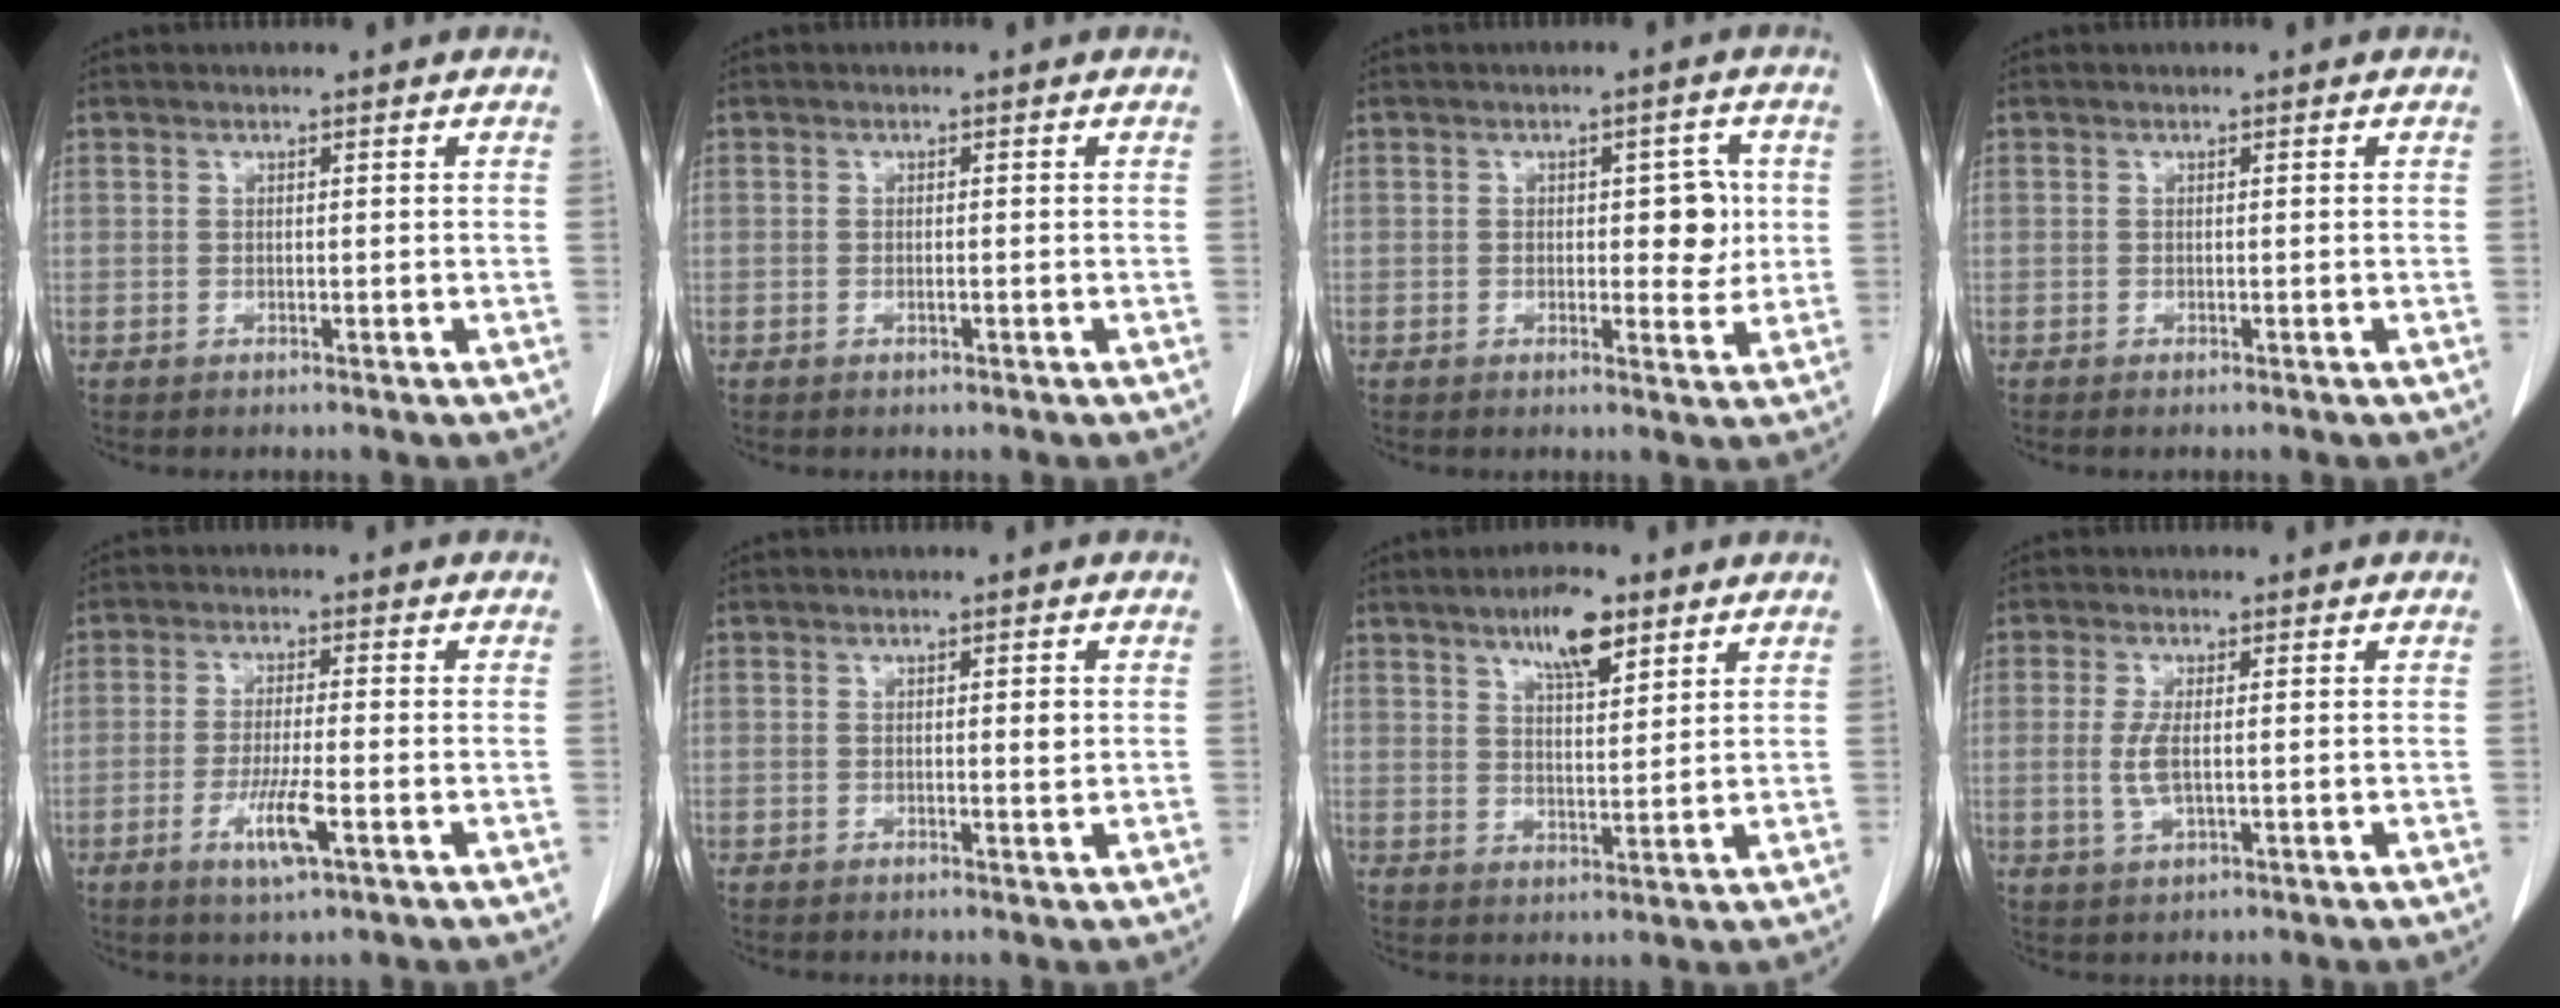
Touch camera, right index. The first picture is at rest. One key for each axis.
{"total": 0.7, "fx": -0.3, "fy": 0.2, "fz": 0.6, "tx": -0.012, "ty": -0.001, "tz": -0.003}
{"total": 5.3, "fx": 0.5, "fy": 2.6, "fz": 4.5, "tx": -0.050, "ty": 0.009, "tz": 0.008}
{"total": 0.5, "fx": -0.3, "fy": -0.1, "fz": 0.4, "tx": -0.012, "ty": -0.002, "tz": -0.005}
{"total": 6.1, "fx": -2.4, "fy": 0.4, "fz": 5.6, "tx": -0.109, "ty": -0.012, "tz": -0.043}
{"total": 4.8, "fx": 0.5, "fy": 2.6, "fz": 4.0, "tx": -0.044, "ty": 0.006, "tz": 0.010}
{"total": 7.2, "fx": 4.6, "fy": 2.0, "fz": 5.2, "tx": -0.091, "ty": 0.003, "tz": 0.078}
{"total": 3.7, "fx": -0.2, "fy": 0.9, "fz": 3.5, "tx": -0.083, "ty": -0.007, "tz": -0.003}